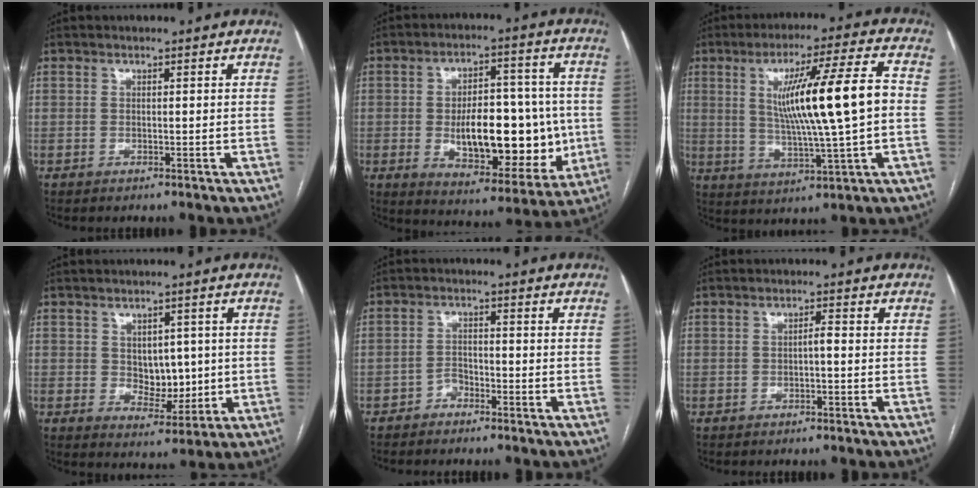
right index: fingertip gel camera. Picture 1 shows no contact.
{"total": 17.3, "force": [-1.8, 8.0, 15.2], "torque": [-0.222, 0.013, -0.013]}
{"total": 14.8, "force": [1.2, 0.1, 14.8], "torque": [-0.251, 0.007, 0.024]}
{"total": 6.0, "force": [0.5, 3.9, 4.5], "torque": [-0.060, 0.001, 0.021]}
{"total": 2.2, "force": [-1.8, 1.1, 0.6], "torque": [-0.006, 0.005, -0.033]}
{"total": 1.3, "force": [-0.4, 0.2, 1.2], "torque": [-0.018, 0.003, -0.007]}